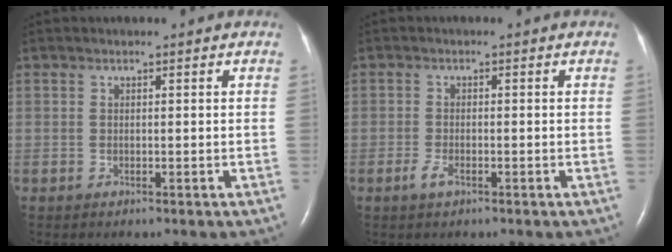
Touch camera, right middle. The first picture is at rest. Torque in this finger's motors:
{"motor_torque": [0.38, -0.34, 0.00, 0.00]}